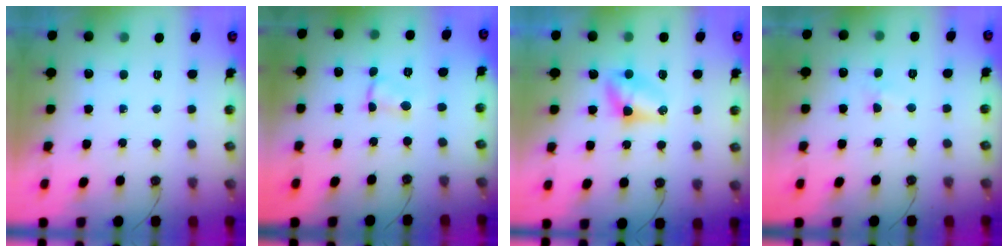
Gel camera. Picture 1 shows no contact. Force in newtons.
{"total": 1.1, "press": 0.9, "slide": 0.7}
{"total": 6.0, "press": 5.9, "slide": 0.6}
{"total": 2.1, "press": 2.0, "slide": 0.3}